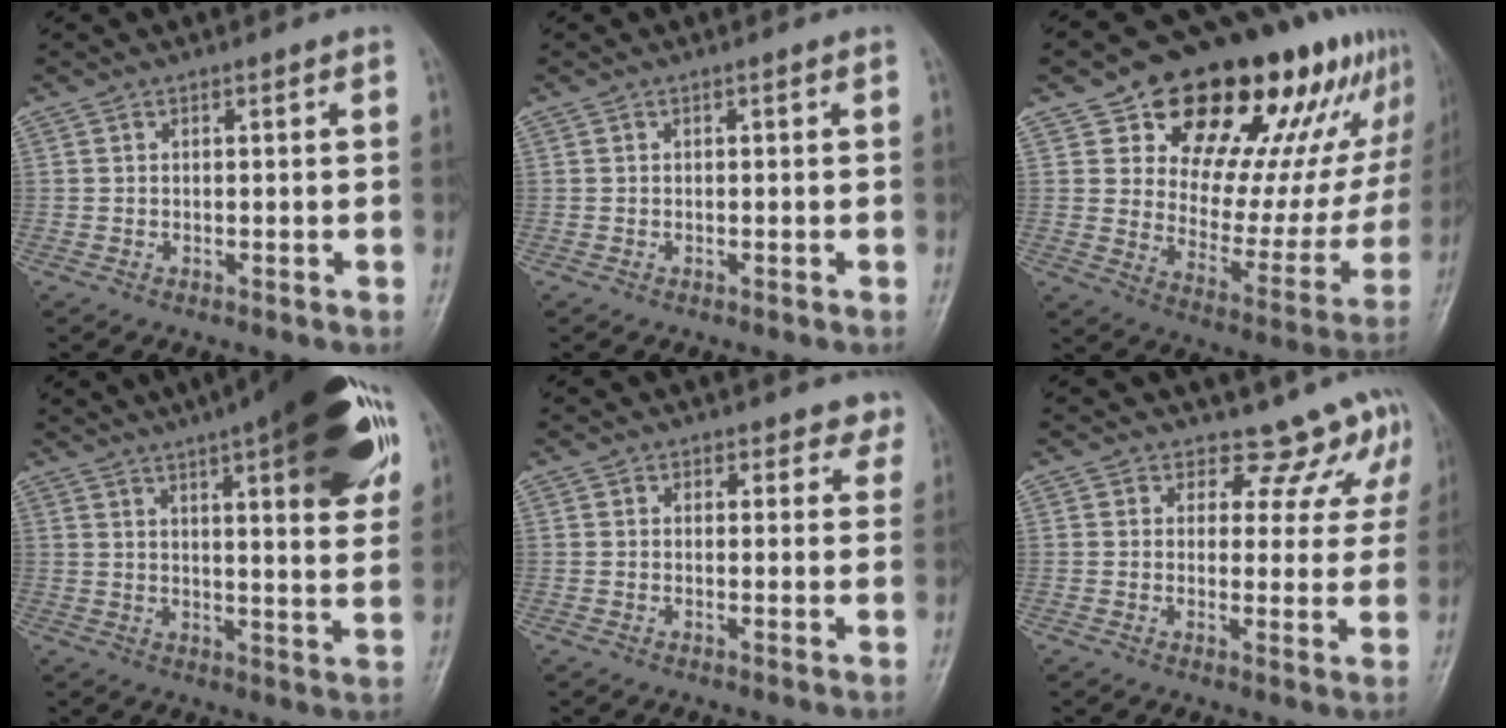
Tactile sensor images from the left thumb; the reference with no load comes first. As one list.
[{"total": 0.0}, {"total": 28.9, "force": [17.6, 14.2, 18.1], "torque": [-0.211, -0.047, 0.259]}, {"total": 24.1, "force": [11.6, 6.6, 20.0], "torque": [-0.253, -0.013, 0.156]}, {"total": 4.4, "force": [3.6, 2.5, 0.0], "torque": [0.046, -0.017, 0.023]}, {"total": 8.4, "force": [7.0, 4.6, 0.7], "torque": [0.037, -0.039, 0.067]}]